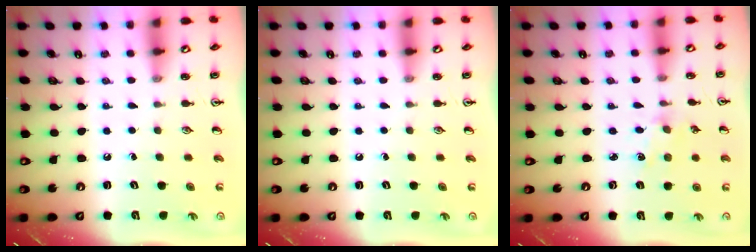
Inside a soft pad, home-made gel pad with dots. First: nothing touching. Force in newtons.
{"total": 0.0}
{"total": 2.4, "press": 2.4, "slide": 0.3}